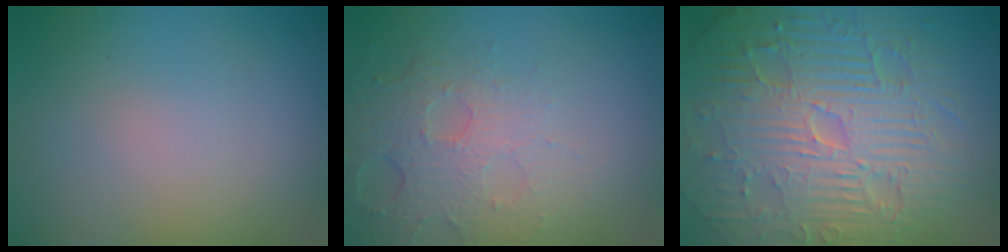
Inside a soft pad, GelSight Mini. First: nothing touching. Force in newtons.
{"total": 4.9, "press": 3.3, "slide": 3.6}
{"total": 11.6, "press": 7.5, "slide": 8.9}